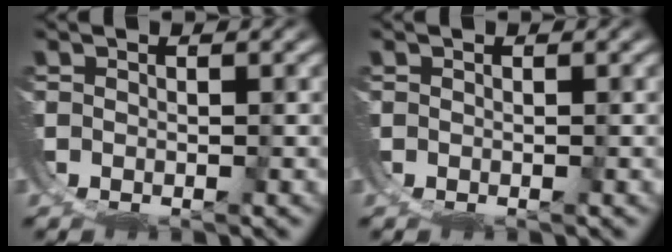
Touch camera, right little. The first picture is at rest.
{"total": 0.0}